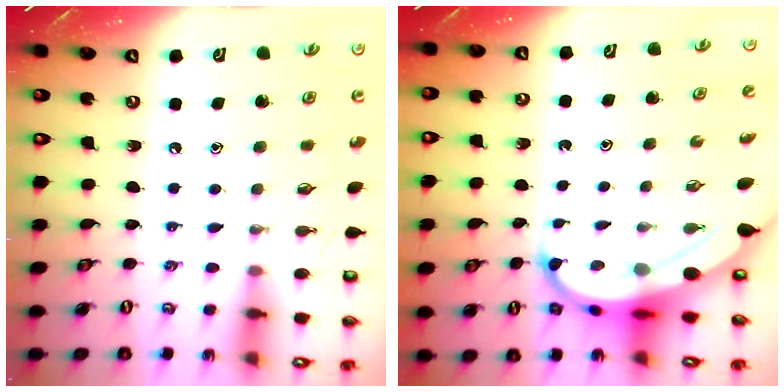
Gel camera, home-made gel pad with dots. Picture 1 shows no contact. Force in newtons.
{"total": 8.2, "press": 8.1, "slide": 1.0}